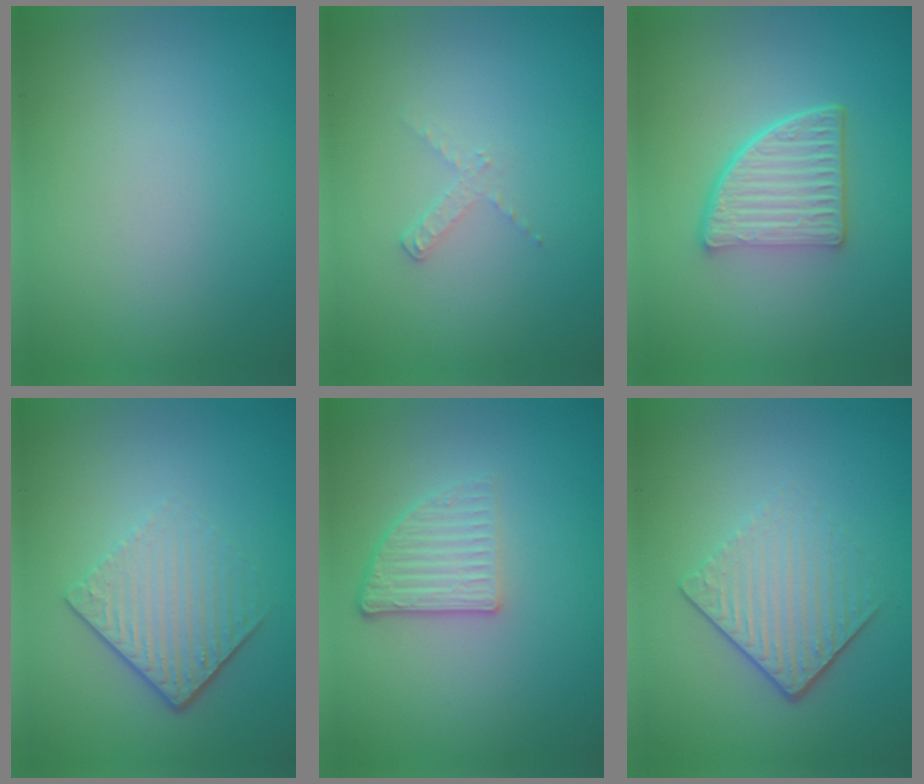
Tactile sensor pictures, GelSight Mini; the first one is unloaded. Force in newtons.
{"total": 1.1, "press": 1.1, "slide": 0.2}
{"total": 5.2, "press": 3.6, "slide": 3.7}
{"total": 4.3, "press": 2.9, "slide": 3.2}
{"total": 3.0, "press": 2.3, "slide": 1.8}
{"total": 4.3, "press": 2.8, "slide": 3.3}